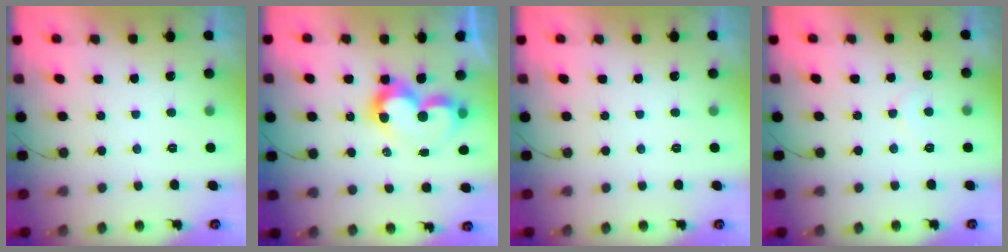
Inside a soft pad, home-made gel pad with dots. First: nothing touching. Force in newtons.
{"total": 10.6, "press": 10.5, "slide": 1.4}
{"total": 0.0}
{"total": 4.8, "press": 4.8, "slide": 0.3}